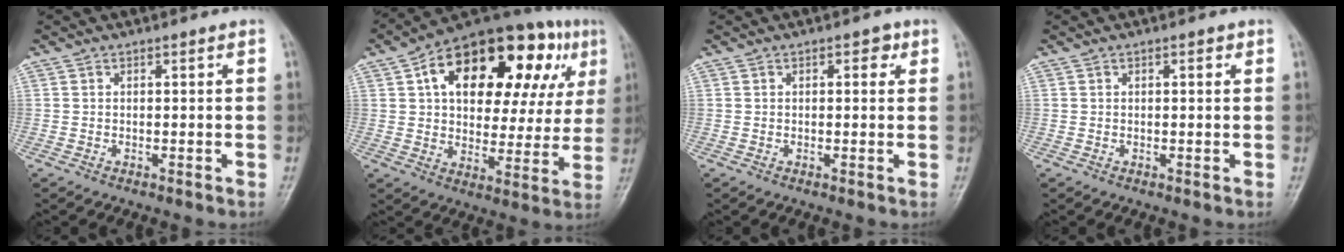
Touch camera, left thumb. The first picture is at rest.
{"total": 27.3, "force": [10.4, 14.4, 20.8], "torque": [-0.261, 0.031, 0.154]}
{"total": 2.1, "force": [0.8, 1.3, 1.5], "torque": [-0.003, 0.002, 0.006]}
{"total": 1.1, "force": [0.4, 0.5, 0.9], "torque": [-0.009, 0.001, 0.004]}